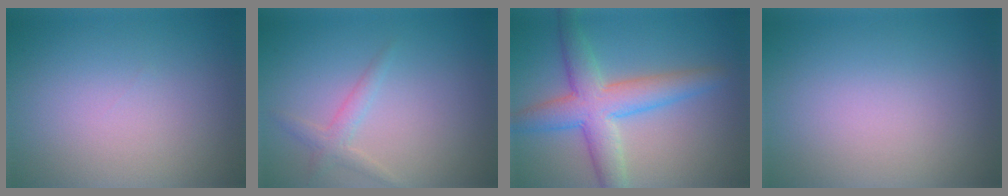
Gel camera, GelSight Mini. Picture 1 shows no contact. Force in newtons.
{"total": 1.6, "press": 1.6, "slide": 0.0}
{"total": 6.2, "press": 6.2, "slide": 0.1}
{"total": 0.0}